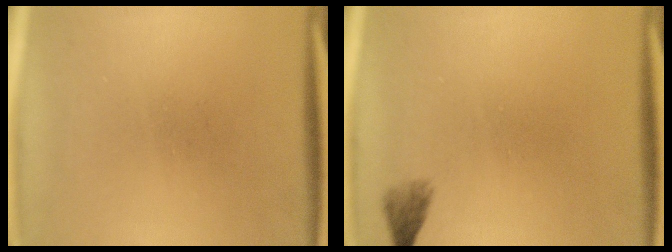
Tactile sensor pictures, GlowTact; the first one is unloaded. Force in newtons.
{"total": 1.5}